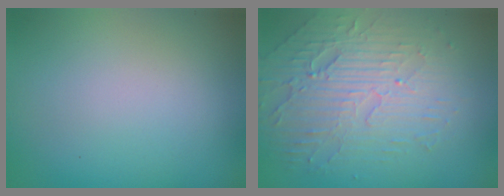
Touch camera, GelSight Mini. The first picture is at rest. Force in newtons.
{"total": 4.5, "press": 3.9, "slide": 2.3}